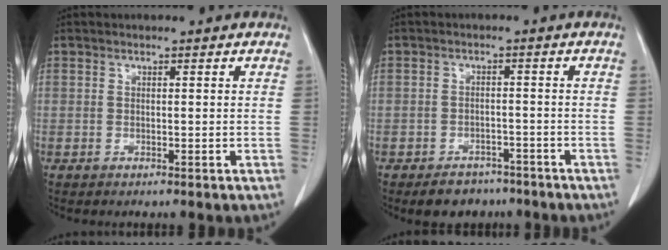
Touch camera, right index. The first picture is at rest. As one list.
[{"total": 5.1, "force": [-3.9, 3.1, 1.1], "torque": [-0.012, 0.008, -0.055]}]